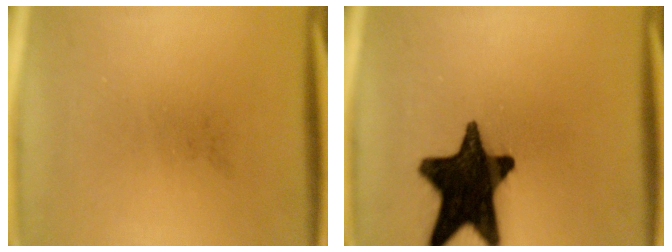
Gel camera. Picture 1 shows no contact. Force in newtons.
{"total": 17.7}